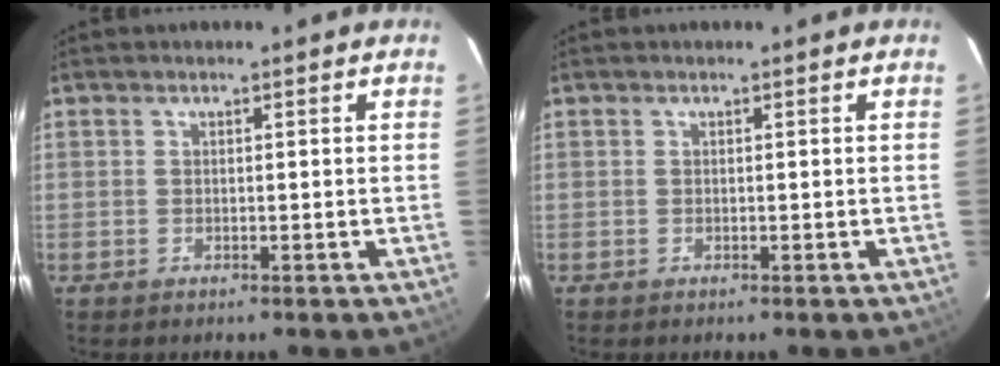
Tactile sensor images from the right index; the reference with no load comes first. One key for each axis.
{"total": 0.0}